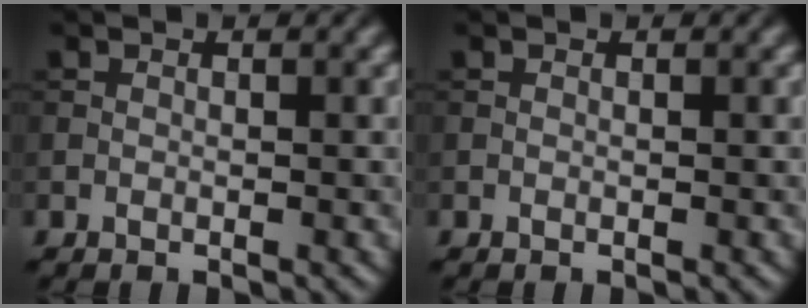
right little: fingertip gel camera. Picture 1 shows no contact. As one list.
[{"total": 0.0}]